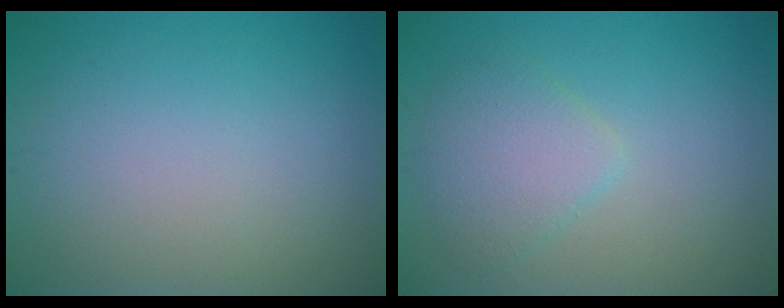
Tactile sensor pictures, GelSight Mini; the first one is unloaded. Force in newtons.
{"total": 3.0, "press": 3.0, "slide": 0.2}